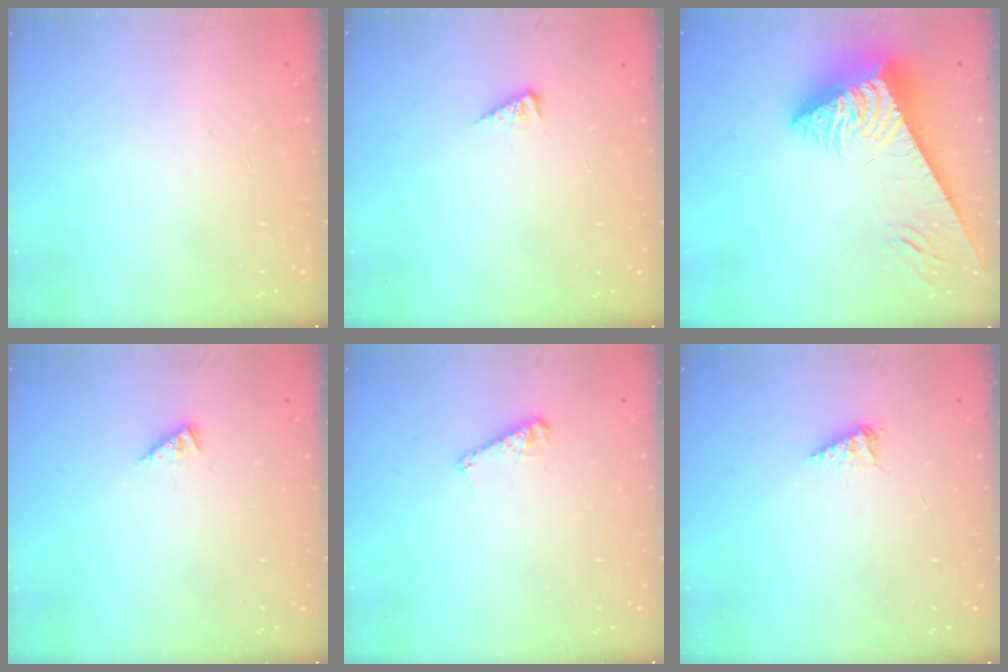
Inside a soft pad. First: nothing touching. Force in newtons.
{"total": 2.6, "press": 2.6, "slide": 0.5}
{"total": 8.9, "press": 8.9, "slide": 1.1}
{"total": 1.9, "press": 1.9, "slide": 0.4}
{"total": 5.7, "press": 5.7, "slide": 0.2}
{"total": 3.7, "press": 3.7, "slide": 0.3}